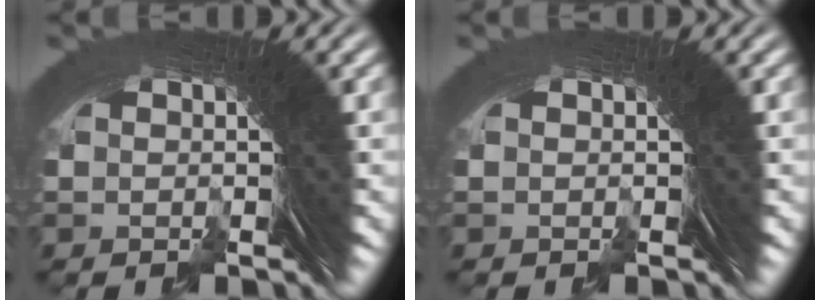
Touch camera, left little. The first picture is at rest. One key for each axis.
{"total": 0.0}